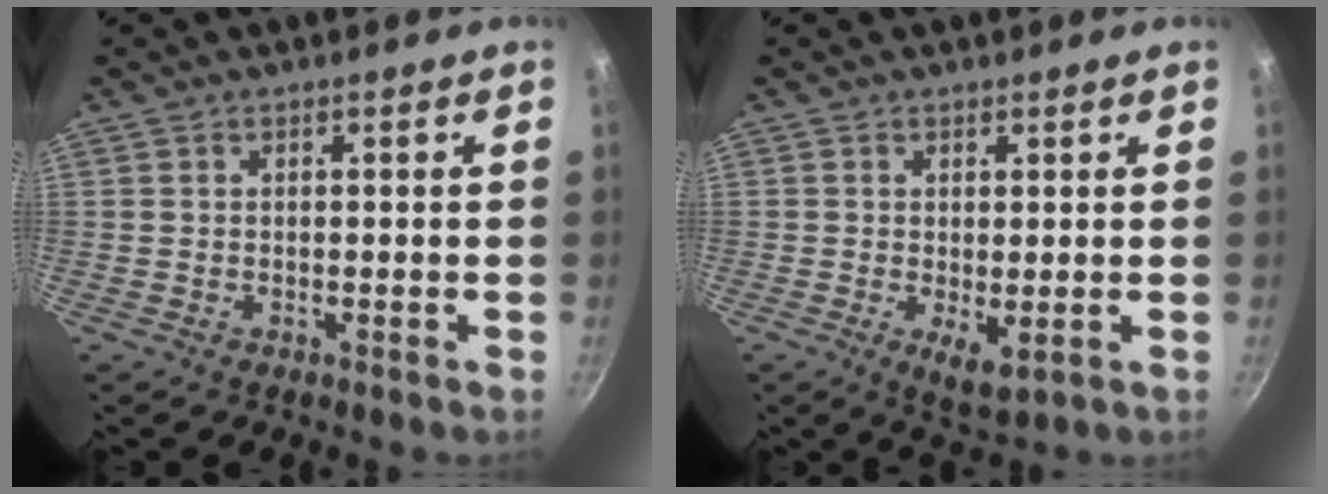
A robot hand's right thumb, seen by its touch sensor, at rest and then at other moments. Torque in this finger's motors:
{"motor_torque": [-0.40, 0.05, -0.14, 0.19, -0.02]}